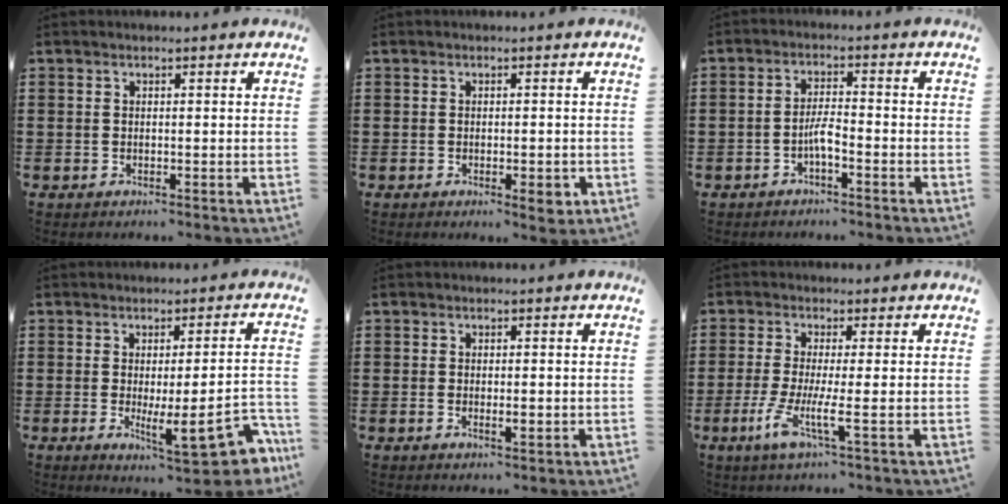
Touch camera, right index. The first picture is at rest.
{"total": 2.7, "force": [-0.9, 0.8, 2.5], "torque": [-0.039, 0.000, -0.014]}
{"total": 3.0, "force": [-1.6, 0.8, 2.5], "torque": [-0.053, 0.002, -0.032]}
{"total": 10.6, "force": [-3.4, 2.2, 9.7], "torque": [-0.136, -0.020, -0.056]}
{"total": 1.8, "force": [-0.3, 0.7, 1.7], "torque": [-0.030, 0.000, -0.005]}
{"total": 6.0, "force": [-1.8, 0.1, 5.7], "torque": [-0.128, -0.025, -0.037]}